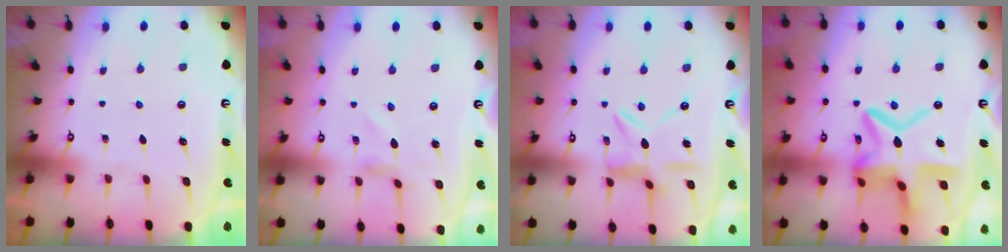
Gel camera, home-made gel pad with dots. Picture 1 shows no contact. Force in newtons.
{"total": 0.0}
{"total": 9.4, "press": 9.4, "slide": 0.8}
{"total": 17.7, "press": 17.6, "slide": 1.6}